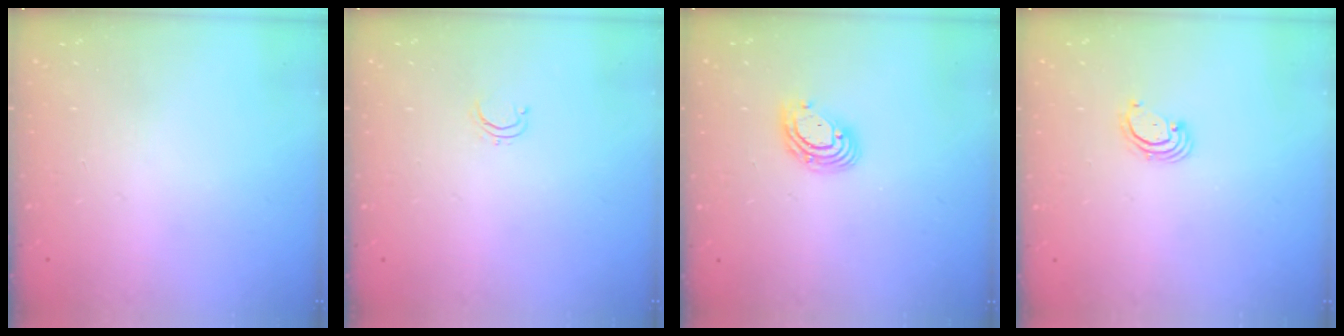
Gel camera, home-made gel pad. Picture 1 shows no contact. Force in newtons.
{"total": 2.8, "press": 2.8, "slide": 0.2}
{"total": 8.0, "press": 7.8, "slide": 1.5}
{"total": 2.7, "press": 2.7, "slide": 0.3}